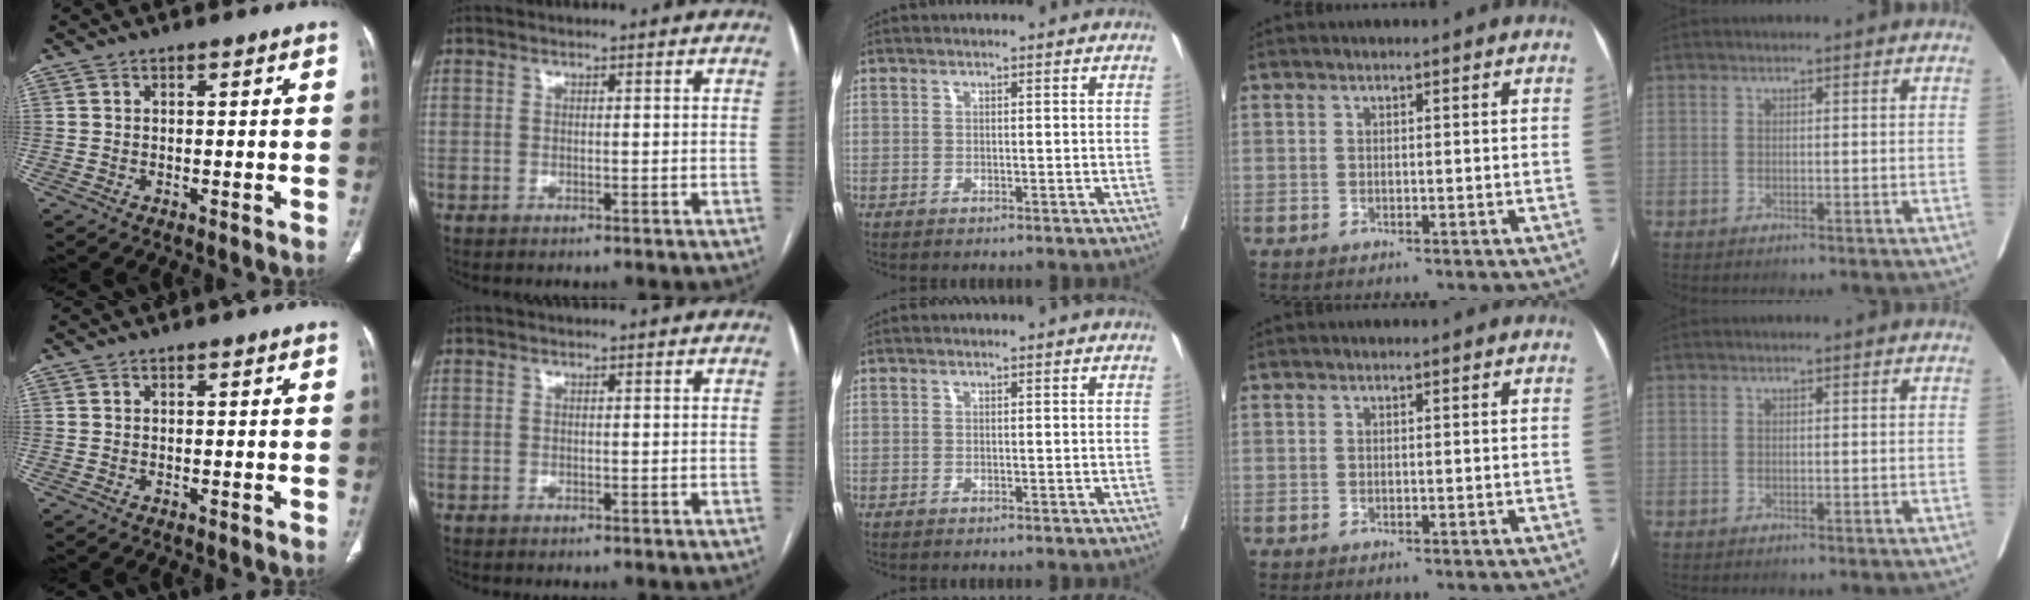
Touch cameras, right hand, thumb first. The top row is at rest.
{}